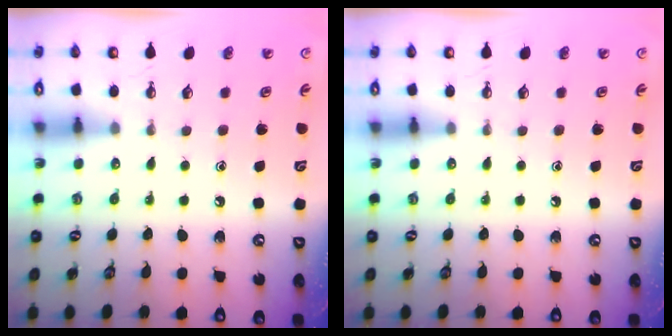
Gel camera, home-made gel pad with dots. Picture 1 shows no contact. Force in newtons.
{"total": 0.0}